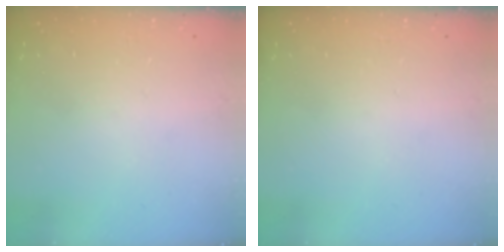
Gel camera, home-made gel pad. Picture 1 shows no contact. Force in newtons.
{"total": 0.0}